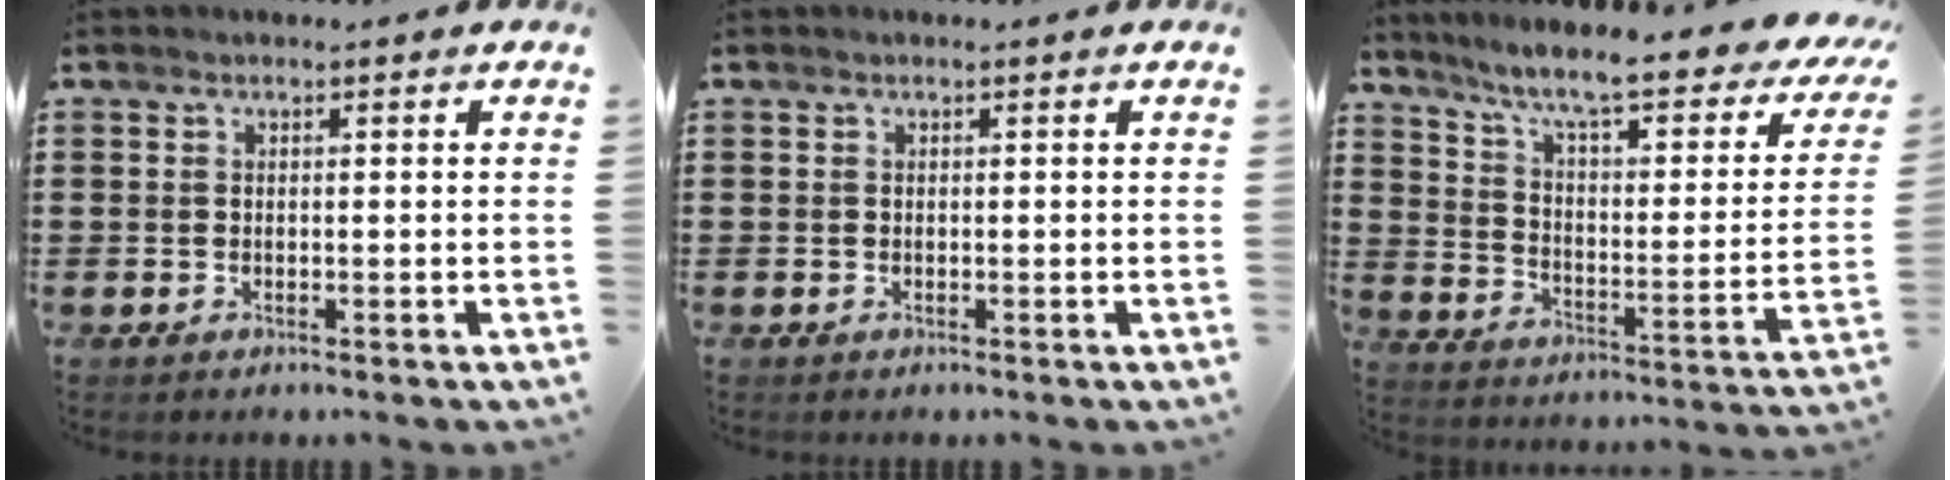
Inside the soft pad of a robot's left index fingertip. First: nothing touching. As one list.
[{"total": 0.0}, {"total": 8.7, "force": [6.6, 0.4, 5.6], "torque": [-0.123, -0.050, 0.103]}]